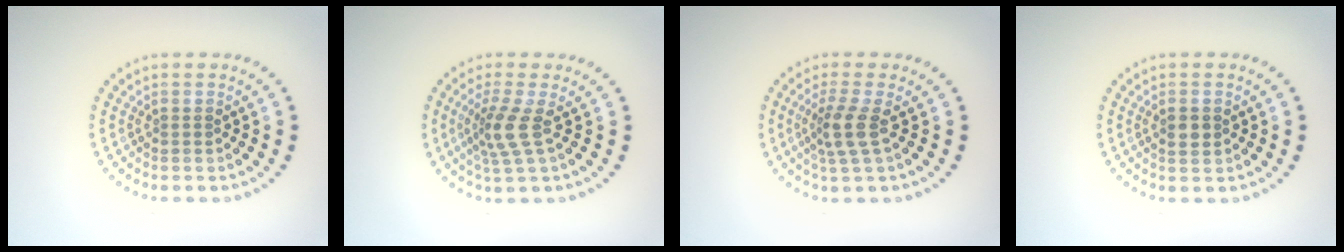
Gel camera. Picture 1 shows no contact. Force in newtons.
{"total": 2.8, "press": 2.1, "slide": 2.0}
{"total": 2.8, "press": 2.1, "slide": 1.9}
{"total": 1.4, "press": 1.4, "slide": 0.1}